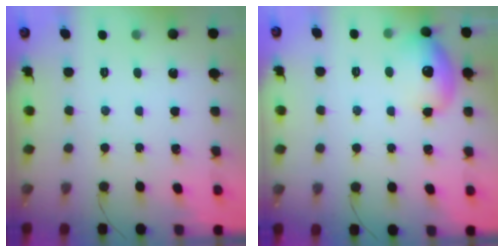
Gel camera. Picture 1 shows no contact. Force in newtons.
{"total": 11.6, "press": 11.4, "slide": 2.0}